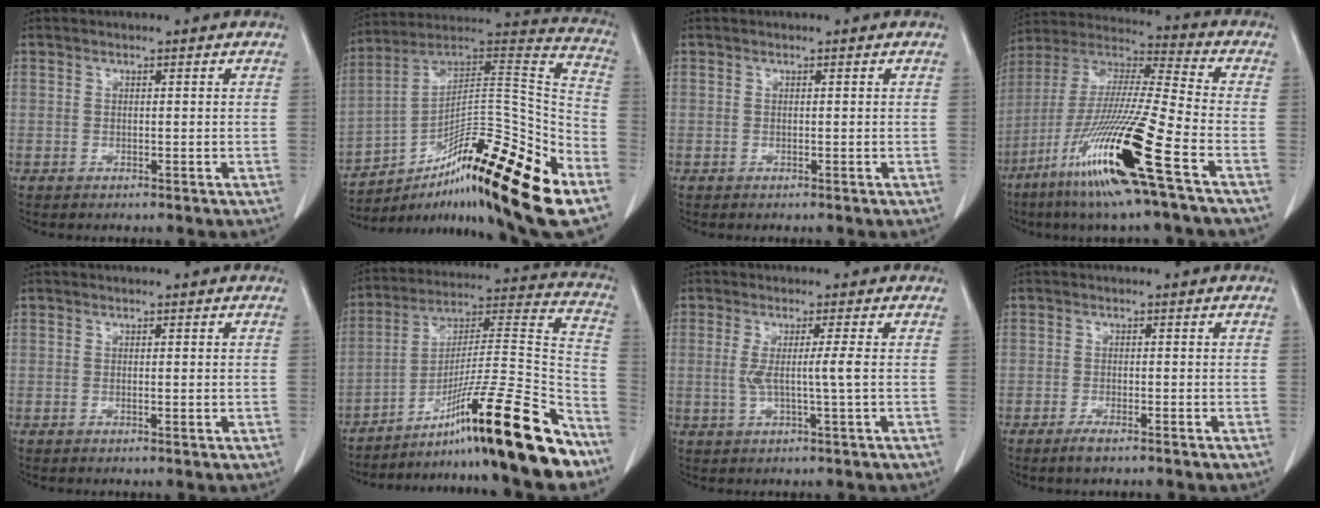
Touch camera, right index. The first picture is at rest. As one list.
[{"total": 25.8, "force": [-14.9, 3.1, 20.8], "torque": [-0.253, 0.031, -0.239]}, {"total": 0.0}, {"total": 20.4, "force": [-9.8, -0.5, 17.9], "torque": [-0.386, -0.051, -0.196]}, {"total": 0.7, "force": [-0.1, 0.0, 0.7], "torque": [-0.013, -0.002, -0.001]}, {"total": 23.4, "force": [-16.2, -0.1, 16.9], "torque": [-0.229, 0.010, -0.269]}, {"total": 3.8, "force": [0.0, -1.0, 3.7], "torque": [-0.072, -0.006, 0.000]}, {"total": 2.0, "force": [-1.5, 0.3, 1.2], "torque": [-0.027, -0.003, -0.026]}]